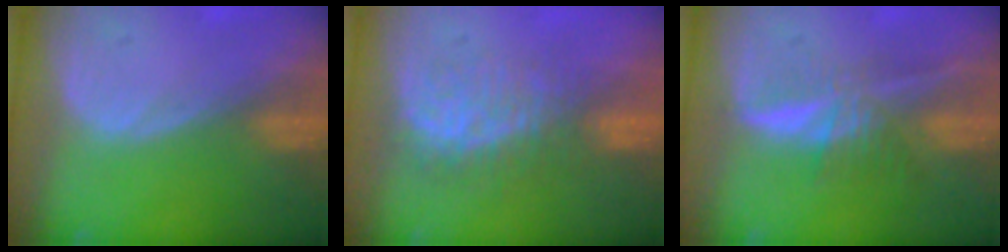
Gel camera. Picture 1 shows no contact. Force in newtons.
{"total": 7.6, "press": 7.3, "slide": 2.2}
{"total": 6.1, "press": 5.4, "slide": 2.7}